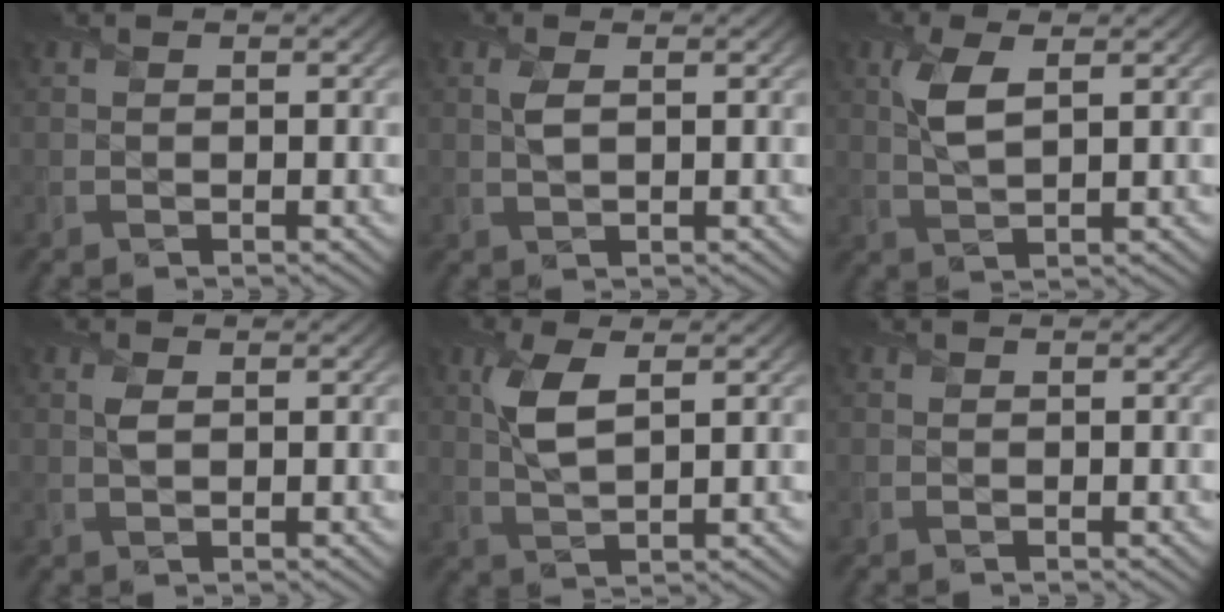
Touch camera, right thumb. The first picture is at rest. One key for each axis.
{"total": 2.0, "fx": 0.5, "fy": 0.8, "fz": 1.7, "tx": -0.046, "ty": 0.002, "tz": 0.009}
{"total": 4.4, "fx": 1.6, "fy": 1.6, "fz": 3.8, "tx": -0.094, "ty": 0.003, "tz": 0.029}
{"total": 1.5, "fx": 0.5, "fy": 0.7, "fz": 1.2, "tx": -0.032, "ty": 0.001, "tz": 0.007}
{"total": 5.1, "fx": 1.7, "fy": 2.0, "fz": 4.4, "tx": -0.107, "ty": 0.002, "tz": 0.033}
{"total": 0.0}